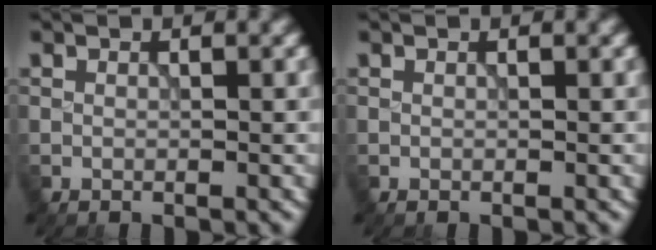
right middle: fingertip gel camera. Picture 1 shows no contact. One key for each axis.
{"total": 0.0}